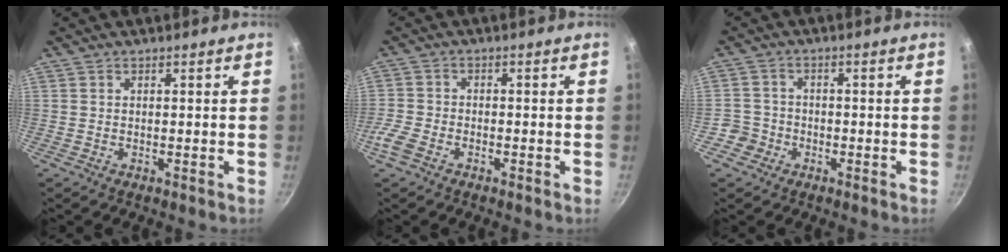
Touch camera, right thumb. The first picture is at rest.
{"total": 4.7, "force": [-2.9, 2.7, 2.6], "torque": [-0.066, 0.015, -0.066]}
{"total": 4.0, "force": [-2.1, 3.4, 0.4], "torque": [0.012, 0.027, -0.041]}